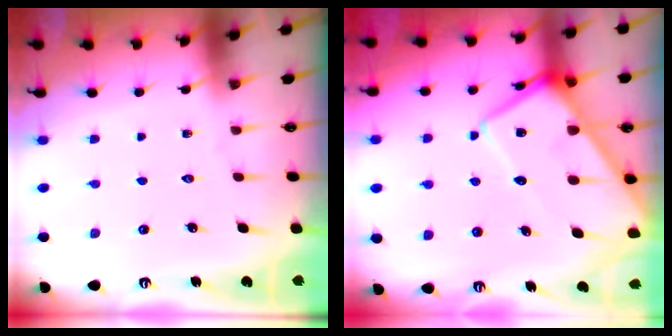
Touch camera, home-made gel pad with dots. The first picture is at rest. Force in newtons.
{"total": 15.3, "press": 15.2, "slide": 1.7}